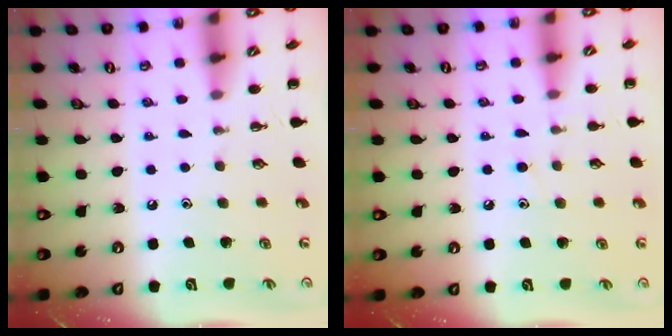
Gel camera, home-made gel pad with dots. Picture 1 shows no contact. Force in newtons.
{"total": 5.4, "press": 4.9, "slide": 2.1}